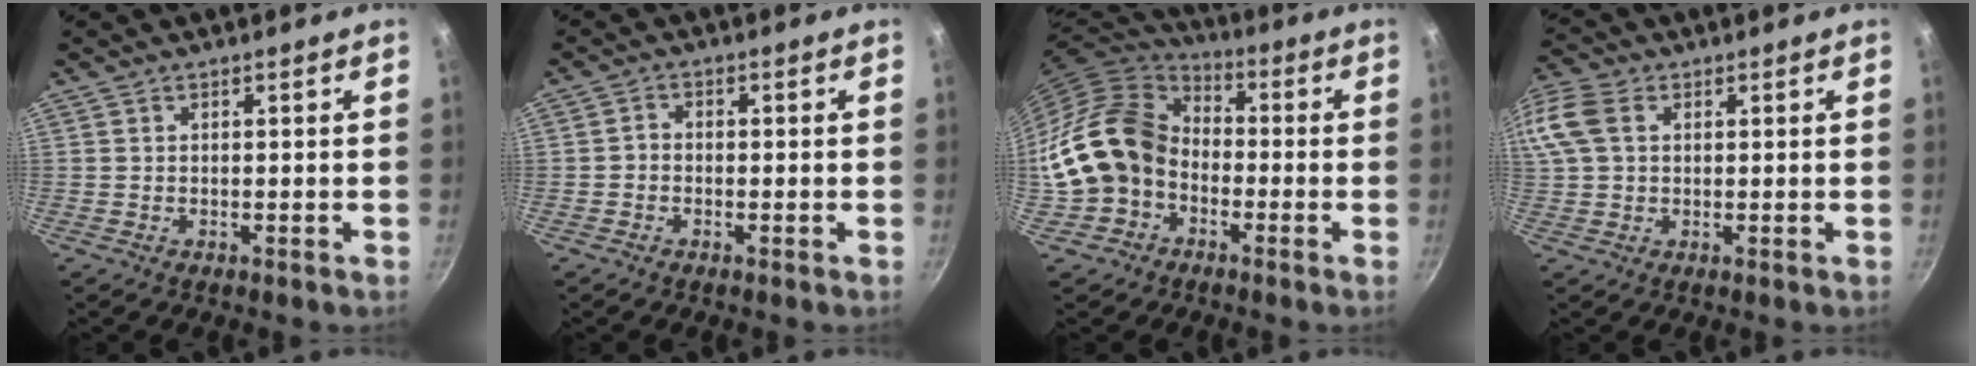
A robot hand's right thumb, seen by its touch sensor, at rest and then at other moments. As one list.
[{"total": 1.7, "force": [-0.8, 1.3, 0.8], "torque": [-0.012, 0.012, -0.020]}, {"total": 16.0, "force": [-3.9, 12.9, 8.7], "torque": [-0.134, 0.052, -0.084]}, {"total": 11.2, "force": [2.9, 8.0, 7.2], "torque": [-0.165, 0.028, 0.048]}]